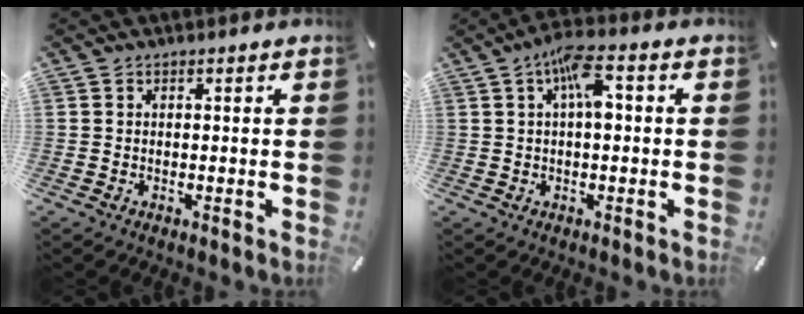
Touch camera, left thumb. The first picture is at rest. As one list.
[{"total": 7.7, "force": [1.4, 3.1, 6.9], "torque": [-0.117, 0.010, 0.021]}]